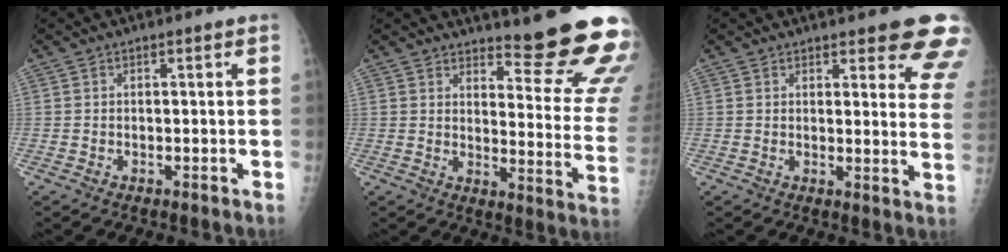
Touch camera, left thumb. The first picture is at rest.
{"total": 18.3, "force": [15.9, 2.4, 8.7], "torque": [-0.083, -0.159, 0.195]}
{"total": 12.3, "force": [9.4, 3.6, 7.1], "torque": [-0.035, -0.048, 0.090]}